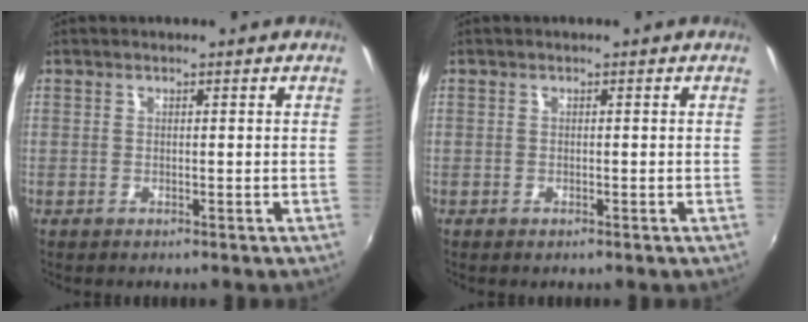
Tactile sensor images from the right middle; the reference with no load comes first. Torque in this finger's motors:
{"motor_torque": [-0.25, -0.01, 0.01, 0.00]}